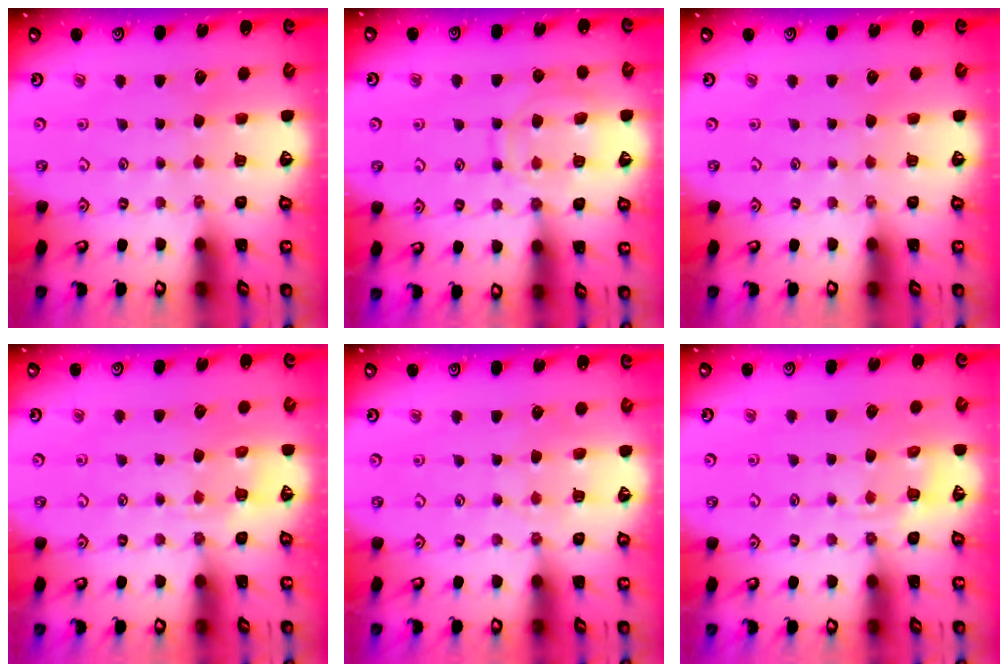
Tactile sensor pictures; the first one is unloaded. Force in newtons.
{"total": 12.5, "press": 12.5, "slide": 1.0}
{"total": 0.0}
{"total": 5.3, "press": 5.2, "slide": 0.8}
{"total": 6.5, "press": 6.4, "slide": 0.6}
{"total": 6.8, "press": 6.7, "slide": 1.1}